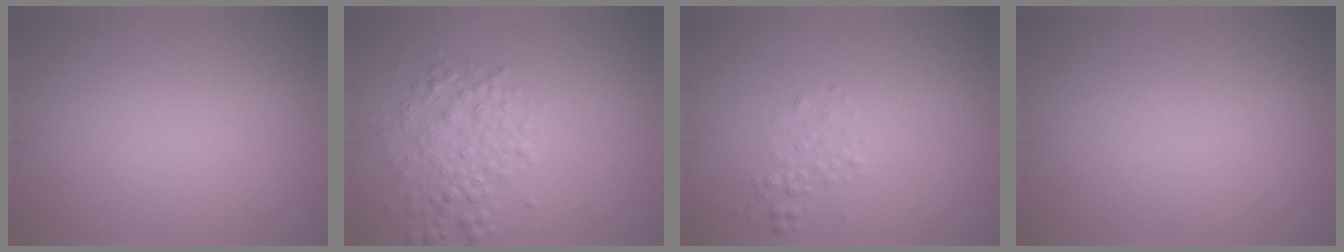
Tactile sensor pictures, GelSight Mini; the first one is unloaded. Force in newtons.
{"total": 3.2, "press": 3.2, "slide": 0.1}
{"total": 1.2, "press": 1.2, "slide": 0.1}
{"total": 0.0}